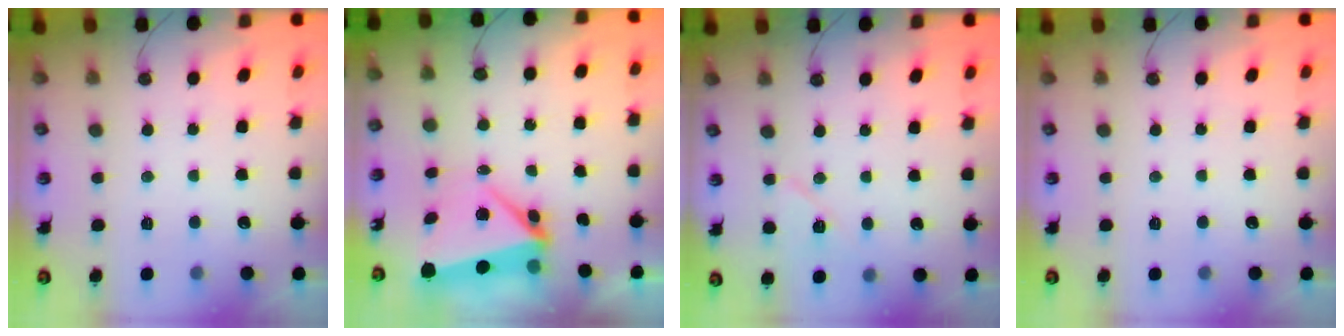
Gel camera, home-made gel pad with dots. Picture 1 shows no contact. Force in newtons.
{"total": 6.8, "press": 6.8, "slide": 0.2}
{"total": 7.3, "press": 7.2, "slide": 1.2}
{"total": 0.0}